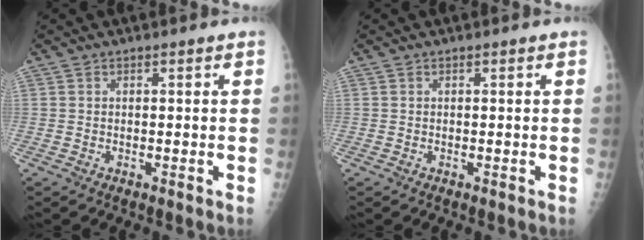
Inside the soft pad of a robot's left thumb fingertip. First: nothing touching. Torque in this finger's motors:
{"motor_torque": [0.02, 0.02, 0.00, -0.03, 0.00]}